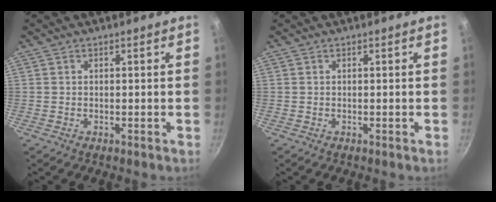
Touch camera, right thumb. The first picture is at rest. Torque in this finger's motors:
{"motor_torque": [-0.01, -0.01, 0.00, 0.00, 0.00]}